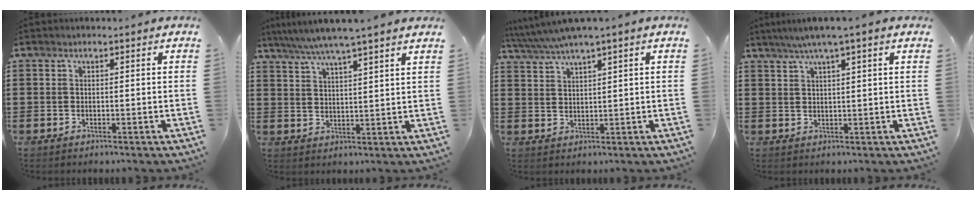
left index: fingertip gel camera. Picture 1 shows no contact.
{"total": 5.1, "force": [4.4, -0.7, 2.5], "torque": [-0.063, -0.020, 0.075]}
{"total": 3.7, "force": [2.7, -0.3, 2.5], "torque": [-0.055, -0.006, 0.047]}
{"total": 3.6, "force": [2.2, -0.4, 2.8], "torque": [-0.058, 0.000, 0.038]}